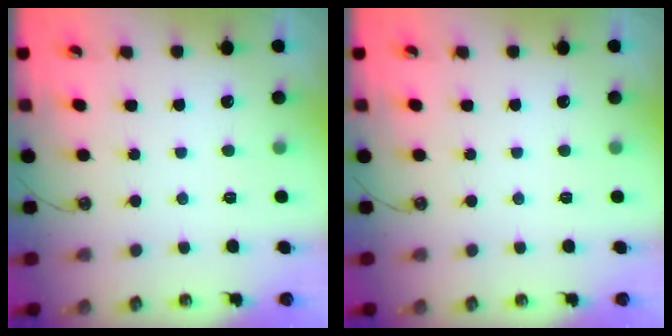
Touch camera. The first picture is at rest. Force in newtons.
{"total": 0.0}